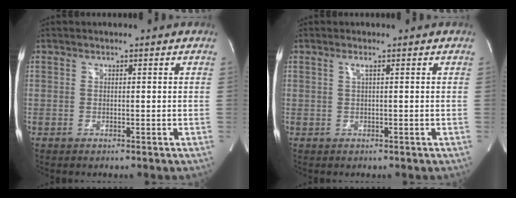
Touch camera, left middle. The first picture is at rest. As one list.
[{"total": 0.8, "force": [0.3, -0.2, 0.7], "torque": [-0.022, 0.004, 0.009]}]